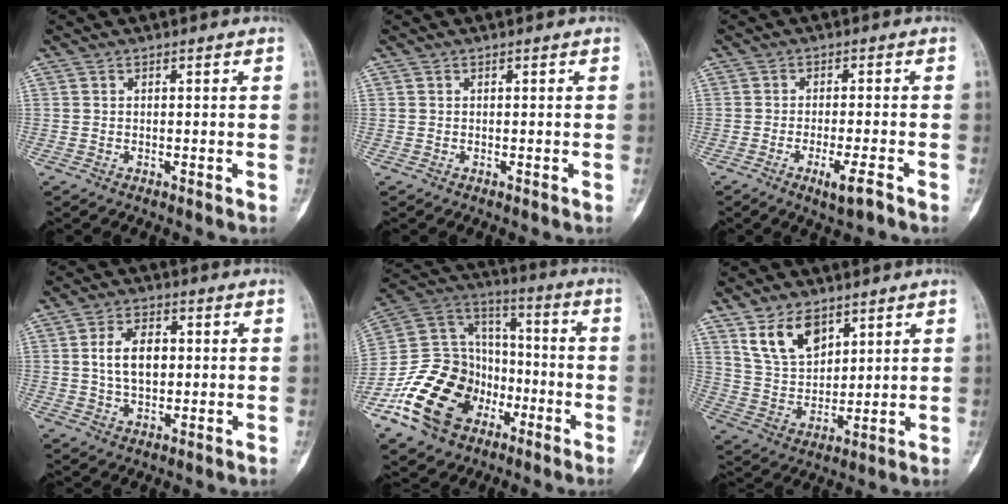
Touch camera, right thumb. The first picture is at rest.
{"total": 0.0}
{"total": 4.8, "force": [-2.6, 0.6, 3.9], "torque": [-0.074, 0.005, -0.044]}
{"total": 7.8, "force": [0.8, 4.8, 6.1], "torque": [-0.093, 0.005, 0.015]}
{"total": 22.0, "force": [-9.8, 16.5, 10.8], "torque": [-0.180, 0.086, -0.173]}
{"total": 10.4, "force": [6.1, 6.1, 5.8], "torque": [-0.089, -0.032, 0.128]}